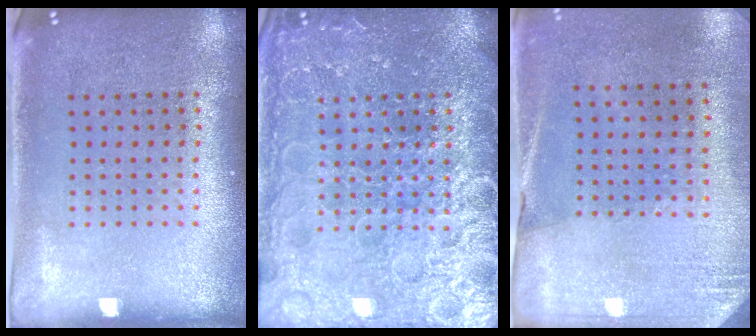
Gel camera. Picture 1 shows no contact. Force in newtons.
{"total": 6.9, "press": 6.9, "slide": 0.9}
{"total": 2.7, "press": 2.4, "slide": 1.2}